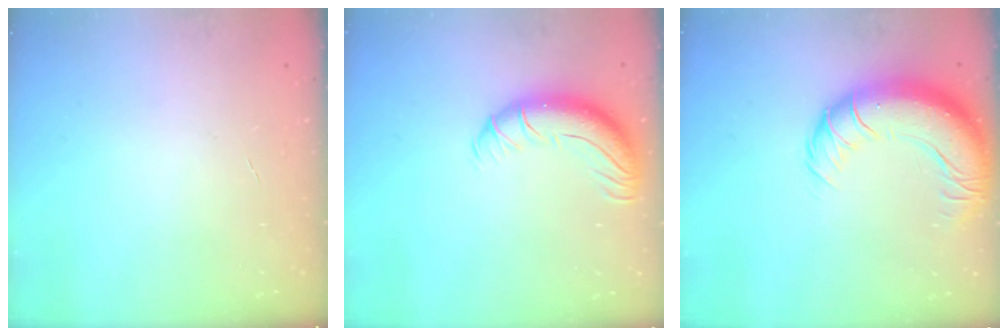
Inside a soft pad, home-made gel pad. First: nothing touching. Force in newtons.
{"total": 11.5, "press": 11.4, "slide": 1.7}
{"total": 19.0, "press": 18.5, "slide": 4.5}